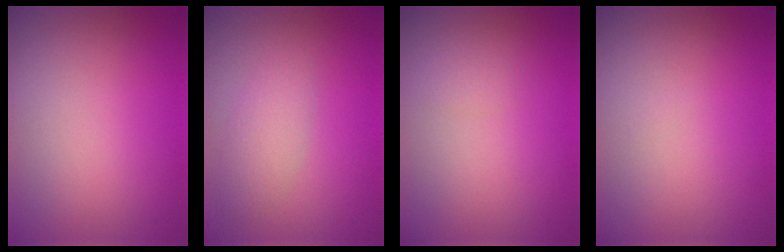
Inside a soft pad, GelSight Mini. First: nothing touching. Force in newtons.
{"total": 2.4, "press": 2.4, "slide": 0.0}
{"total": 0.9, "press": 0.9, "slide": 0.0}
{"total": 0.0}